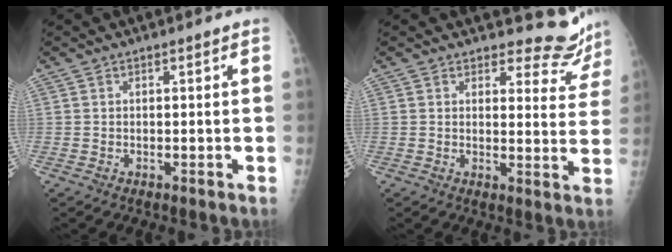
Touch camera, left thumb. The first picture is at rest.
{"total": 8.4, "force": [8.2, 1.8, 0.0], "torque": [0.034, -0.085, 0.079]}